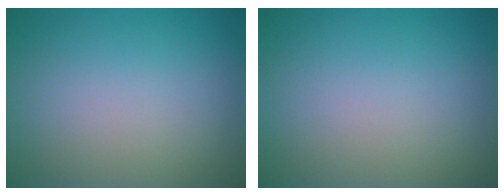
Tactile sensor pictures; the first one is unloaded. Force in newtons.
{"total": 0.0}